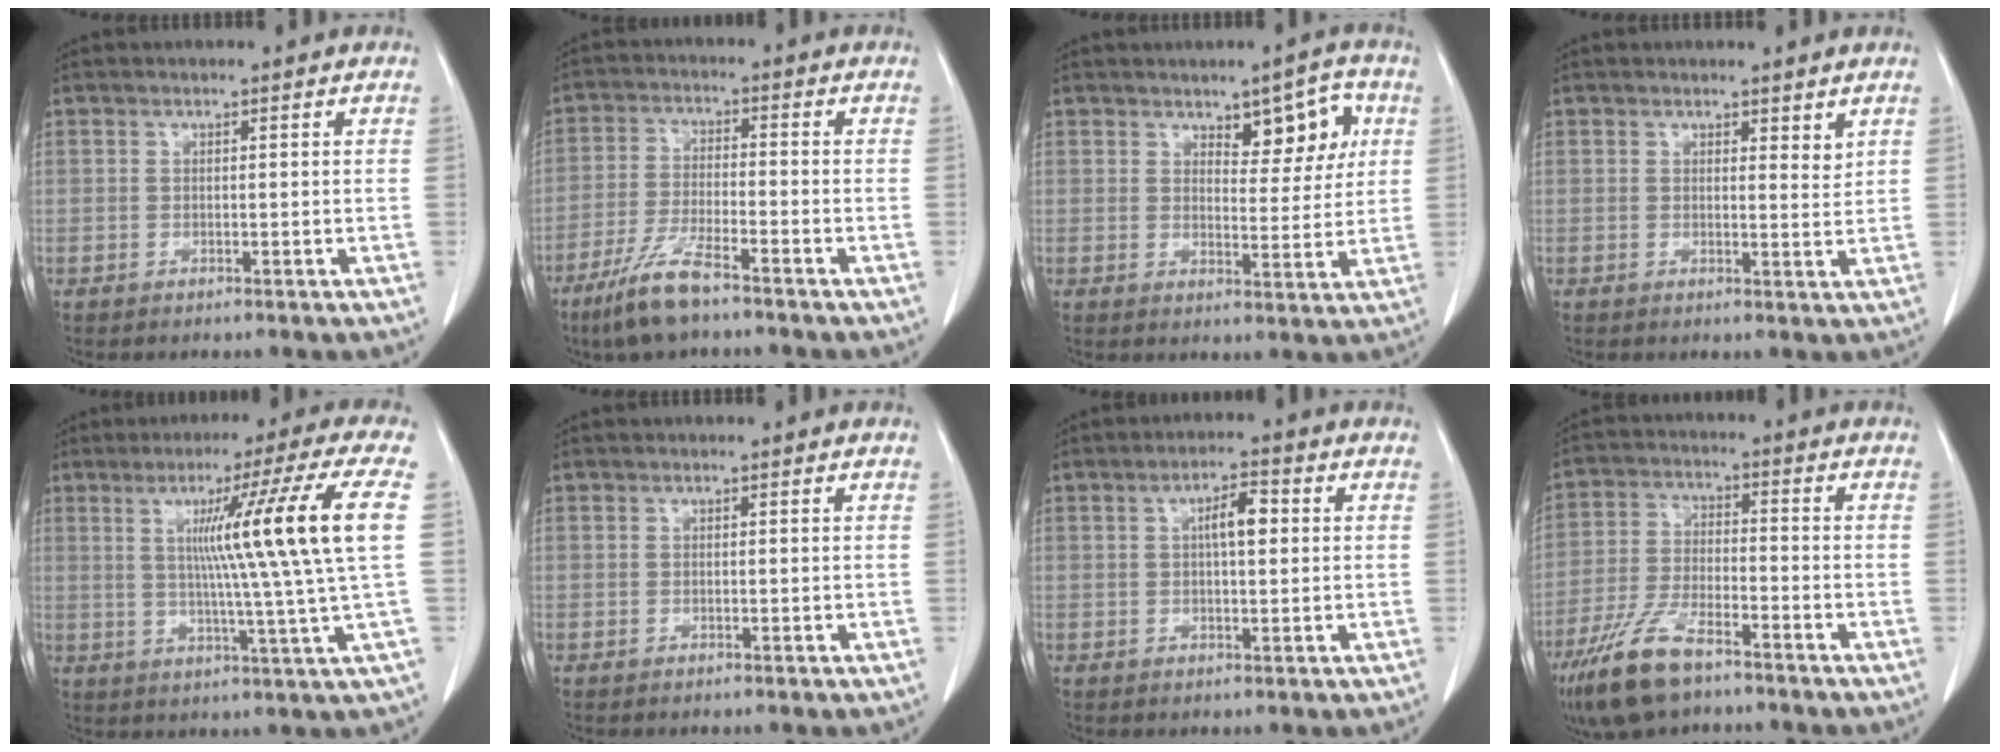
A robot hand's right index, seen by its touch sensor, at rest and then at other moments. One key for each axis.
{"total": 8.3, "fx": -5.9, "fy": 0.9, "fz": 5.7, "tx": -0.123, "ty": -0.019, "tz": -0.115}
{"total": 6.7, "fx": 3.0, "fy": 2.7, "fz": 5.3, "tx": -0.066, "ty": 0.007, "tz": 0.043}
{"total": 2.0, "fx": 1.6, "fy": 0.6, "fz": 1.1, "tx": -0.013, "ty": -0.013, "tz": 0.023}
{"total": 15.3, "fx": 3.0, "fy": -3.3, "fz": 14.6, "tx": -0.209, "ty": -0.002, "tz": 0.044}
{"total": 0.0}
{"total": 4.4, "fx": 0.8, "fy": 1.3, "fz": 4.1, "tx": -0.071, "ty": 0.010, "tz": 0.012}
{"total": 10.7, "fx": -7.4, "fy": 3.3, "fz": 6.9, "tx": -0.150, "ty": -0.015, "tz": -0.140}